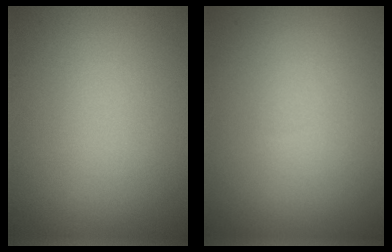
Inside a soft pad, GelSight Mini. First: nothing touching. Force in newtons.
{"total": 0.0}